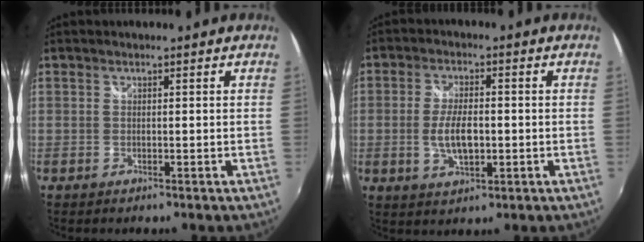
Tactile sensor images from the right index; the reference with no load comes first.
{"total": 7.1, "force": [-1.0, 3.1, 6.3], "torque": [-0.125, -0.004, -0.015]}